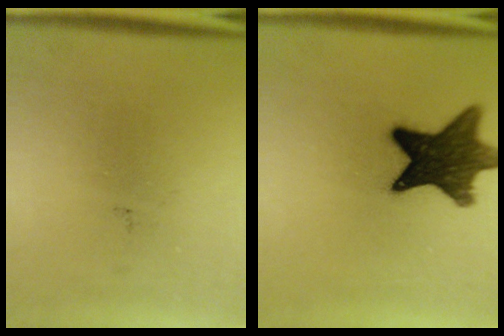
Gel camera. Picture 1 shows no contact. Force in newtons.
{"total": 14.3}